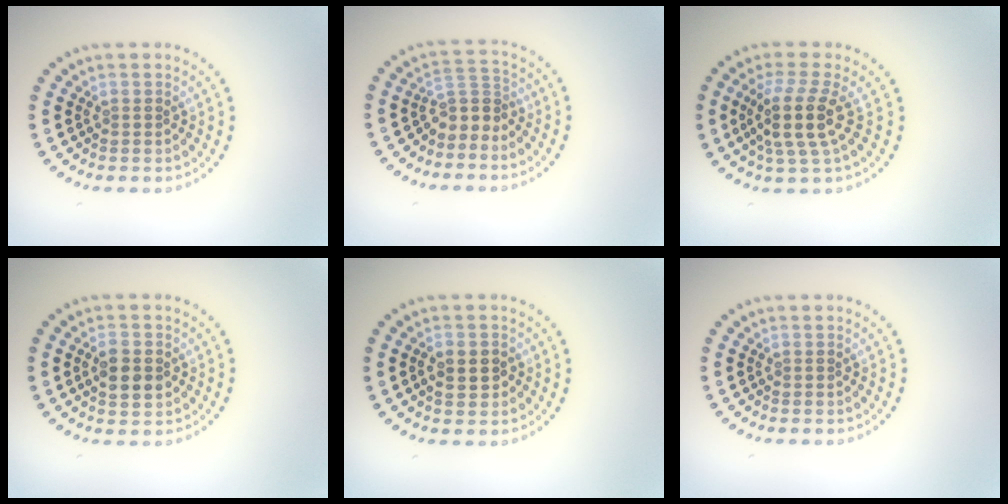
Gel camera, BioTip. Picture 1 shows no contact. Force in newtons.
{"total": 2.5, "press": 1.7, "slide": 1.9}
{"total": 4.1, "press": 3.2, "slide": 2.6}
{"total": 3.2, "press": 3.2, "slide": 0.2}
{"total": 2.5, "press": 2.5, "slide": 0.2}
{"total": 0.0}